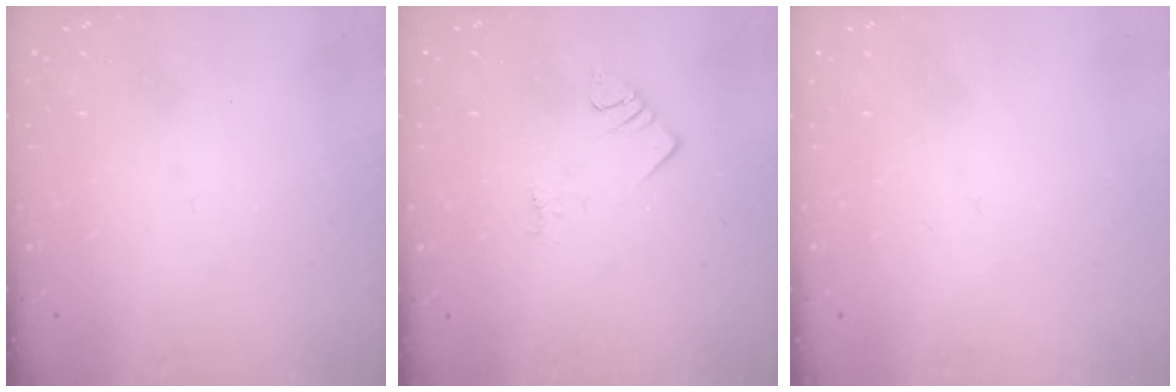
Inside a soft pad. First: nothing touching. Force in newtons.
{"total": 2.3, "press": 2.3, "slide": 0.4}
{"total": 1.8, "press": 1.8, "slide": 0.1}